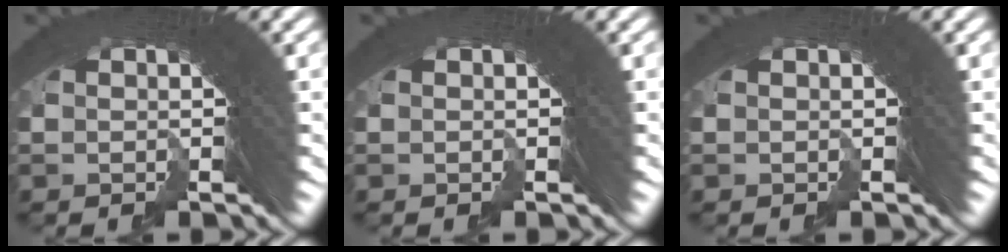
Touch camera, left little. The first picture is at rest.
{"total": 0.0}
{"total": 0.0}